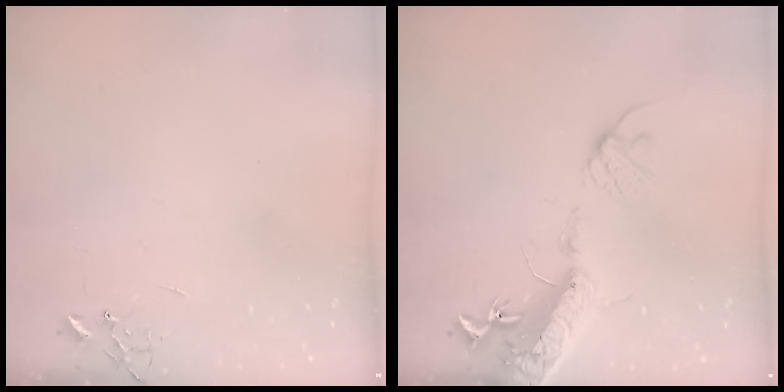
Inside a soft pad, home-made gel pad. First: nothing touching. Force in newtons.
{"total": 17.9, "press": 17.4, "slide": 4.2}